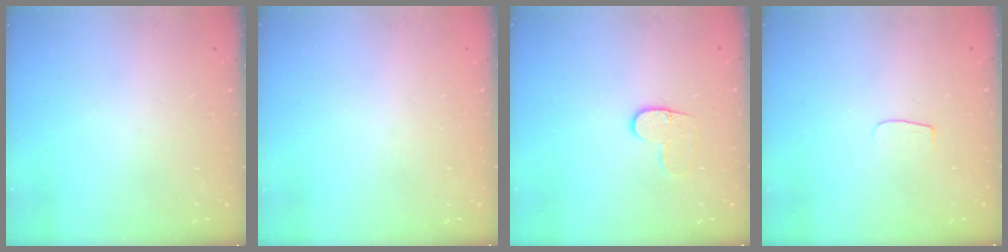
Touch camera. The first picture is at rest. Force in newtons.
{"total": 0.5, "press": 0.5, "slide": 0.1}
{"total": 7.0, "press": 7.0, "slide": 0.7}
{"total": 3.0, "press": 3.0, "slide": 0.3}